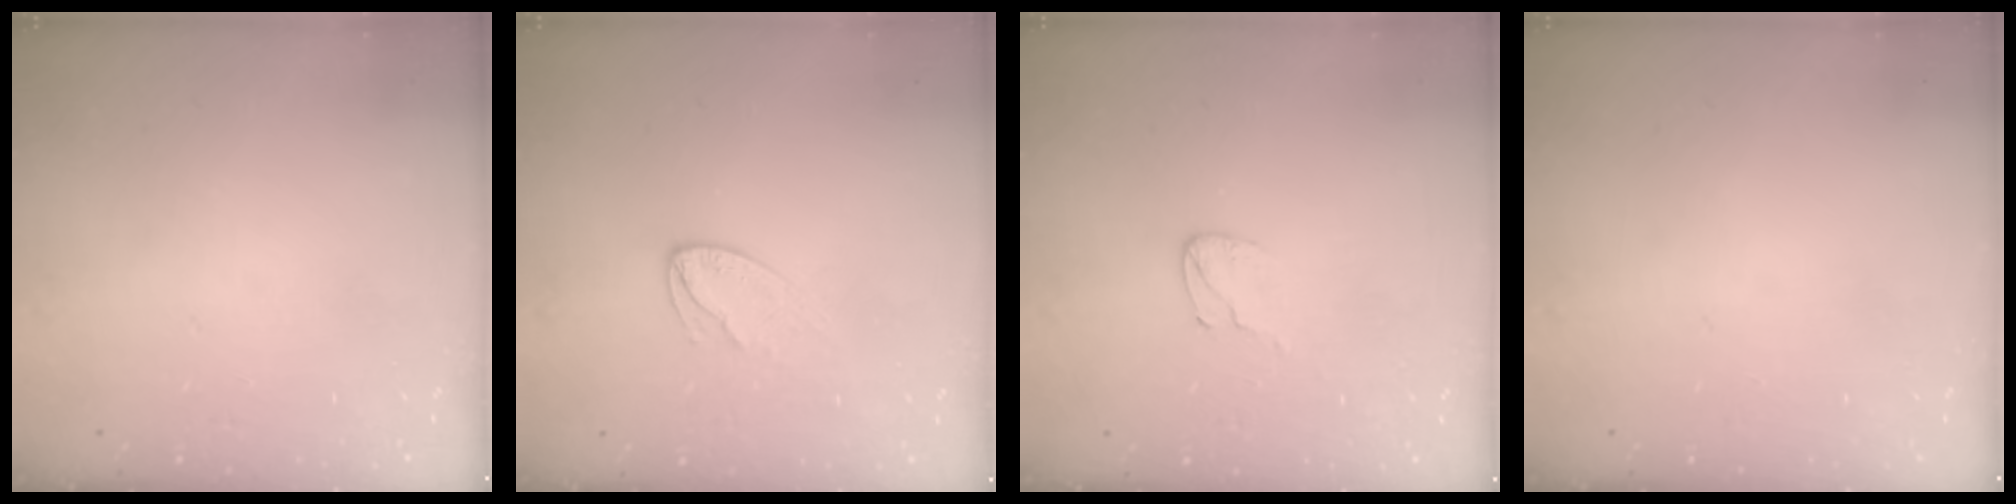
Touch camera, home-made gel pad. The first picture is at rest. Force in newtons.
{"total": 7.1, "press": 7.1, "slide": 0.5}
{"total": 2.7, "press": 2.7, "slide": 0.2}
{"total": 0.0}